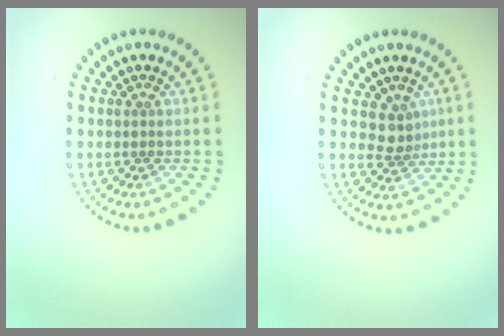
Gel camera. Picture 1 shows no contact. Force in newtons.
{"total": 2.4, "press": 1.9, "slide": 1.5}